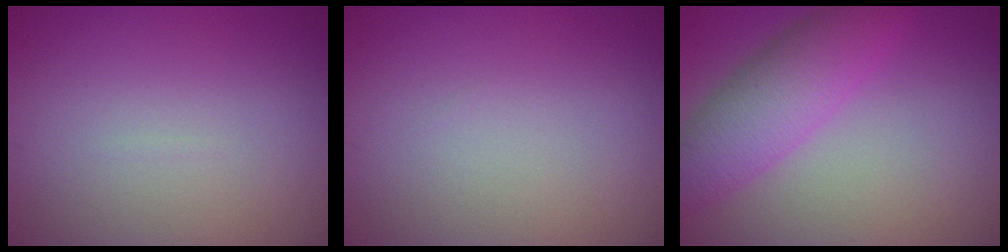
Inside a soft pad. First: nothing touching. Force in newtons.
{"total": 0.0}
{"total": 5.3, "press": 5.3, "slide": 0.3}